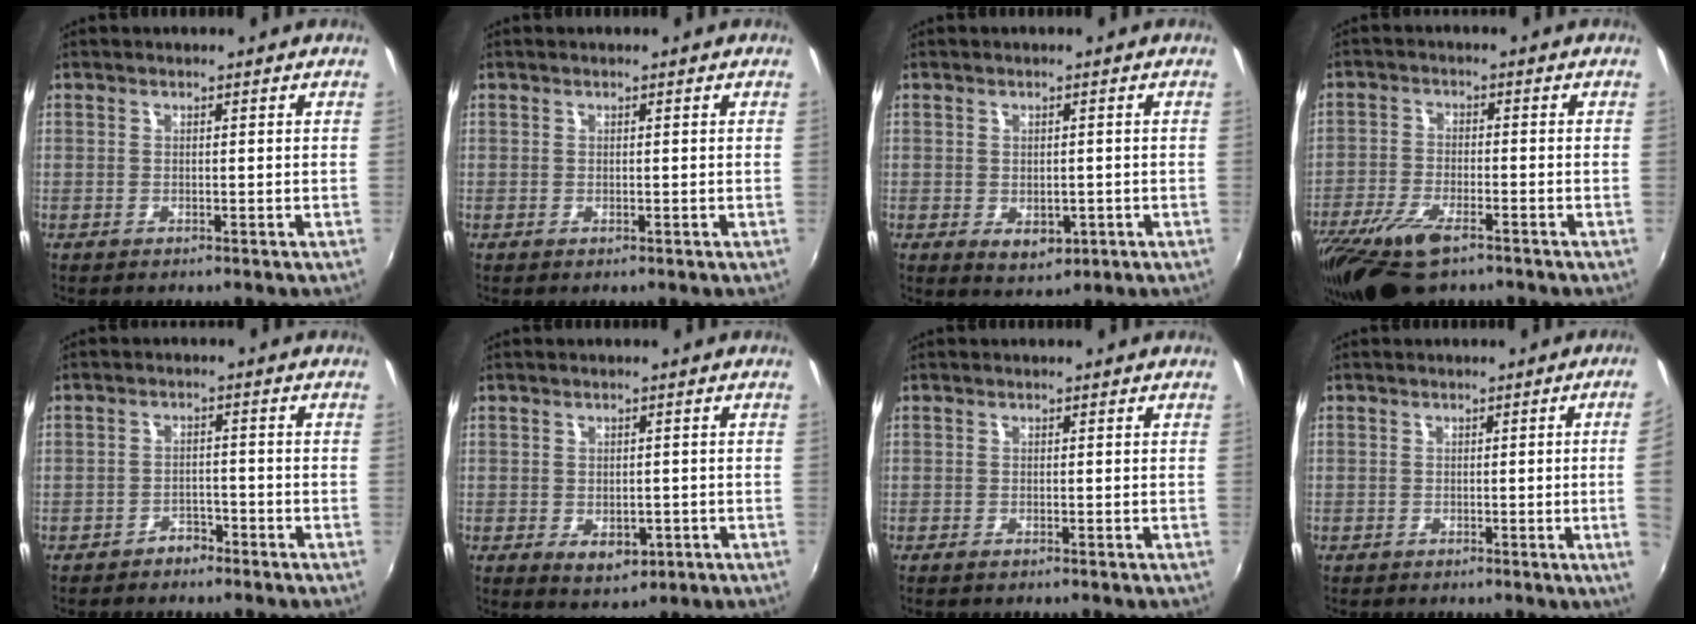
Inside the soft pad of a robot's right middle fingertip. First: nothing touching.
{"total": 0.0}
{"total": 4.3, "force": [-1.0, 2.9, 2.9], "torque": [-0.047, -0.009, -0.009]}
{"total": 12.5, "force": [-8.2, 4.7, 8.2], "torque": [-0.187, -0.034, -0.156]}
{"total": 2.8, "force": [-2.4, 1.4, 0.5], "torque": [-0.013, 0.009, -0.033]}
{"total": 5.0, "force": [-1.5, 3.3, 3.4], "torque": [-0.056, -0.011, -0.016]}
{"total": 0.8, "force": [-0.6, 0.2, 0.5], "torque": [-0.009, -0.004, -0.013]}
{"total": 4.6, "force": [0.0, -1.6, 4.3], "torque": [-0.063, -0.010, 0.004]}